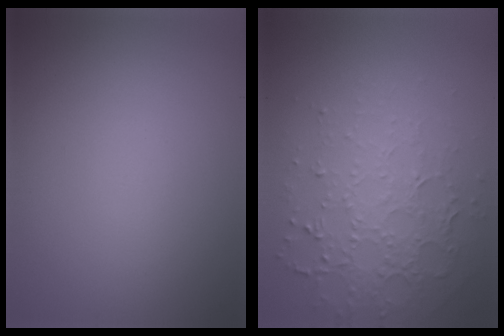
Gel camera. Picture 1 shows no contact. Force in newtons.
{"total": 4.9, "press": 3.3, "slide": 3.6}